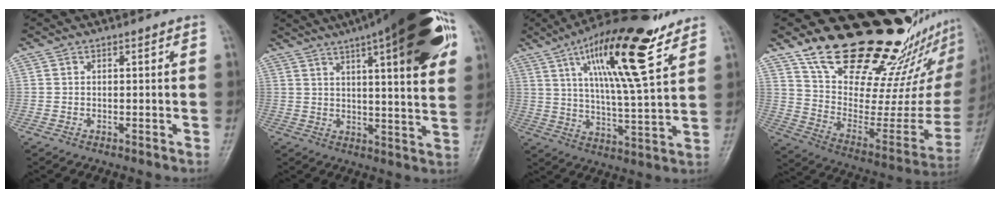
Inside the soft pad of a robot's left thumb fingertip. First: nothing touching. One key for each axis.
{"total": 25.9, "fx": 12.5, "fy": 6.6, "fz": 21.7, "tx": -0.295, "ty": -0.006, "tz": 0.171}
{"total": 18.8, "fx": 10.8, "fy": 4.3, "fz": 14.9, "tx": -0.234, "ty": -0.044, "tz": 0.181}
{"total": 29.0, "fx": 23.4, "fy": 9.8, "fz": 14.2, "tx": -0.170, "ty": -0.148, "tz": 0.350}